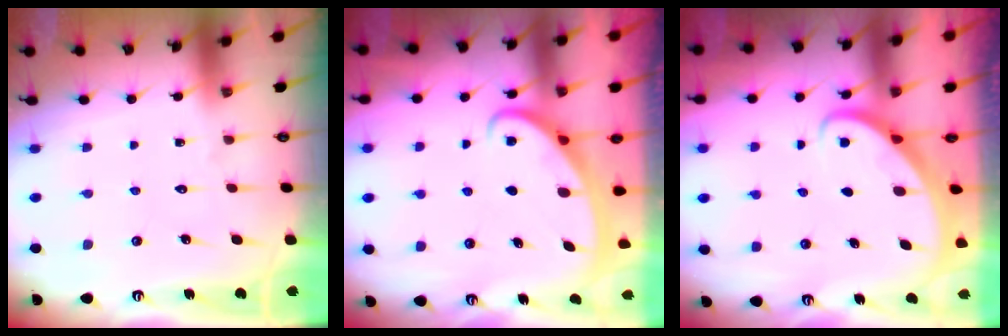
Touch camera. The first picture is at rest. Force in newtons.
{"total": 2.6, "press": 2.6, "slide": 0.3}
{"total": 2.6, "press": 2.6, "slide": 0.2}